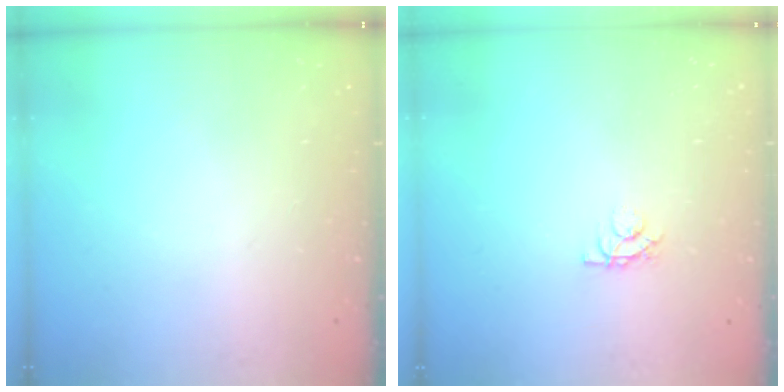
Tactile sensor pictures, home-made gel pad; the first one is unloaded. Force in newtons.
{"total": 3.6, "press": 3.6, "slide": 0.4}